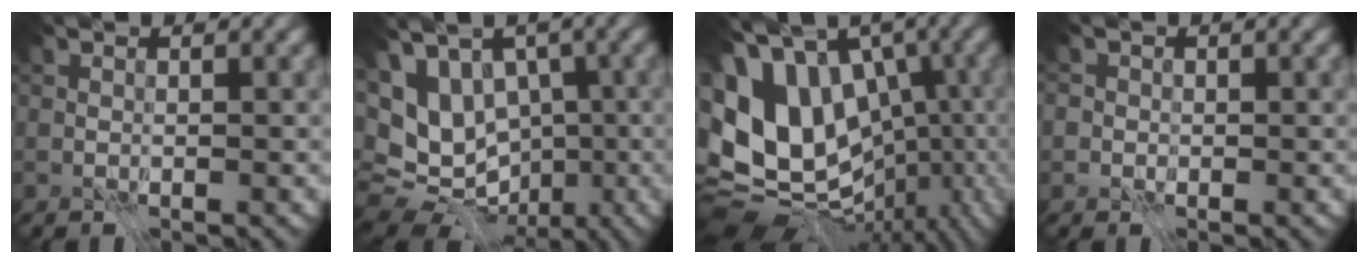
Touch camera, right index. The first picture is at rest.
{"total": 10.4, "force": [0.4, 7.6, 7.2], "torque": [-0.120, 0.009, 0.024]}
{"total": 16.0, "force": [0.4, 12.0, 10.5], "torque": [-0.183, -0.002, 0.044]}
{"total": 1.8, "force": [-0.2, 1.8, 0.2], "torque": [0.002, 0.005, -0.008]}